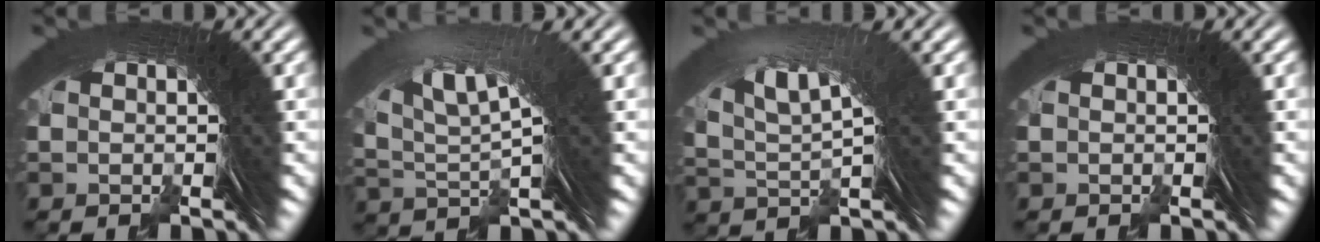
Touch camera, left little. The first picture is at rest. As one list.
[{"total": 4.8, "force": [2.4, 0.8, 4.1], "torque": [-0.070, 0.007, 0.046]}, {"total": 3.8, "force": [1.9, 0.6, 3.3], "torque": [-0.058, 0.008, 0.038]}, {"total": 0.0}]